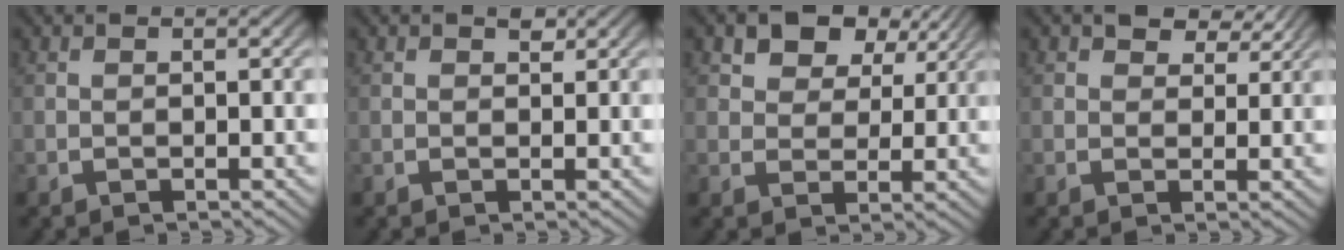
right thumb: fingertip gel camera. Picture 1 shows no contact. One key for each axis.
{"total": 1.1, "fx": 0.8, "fy": 0.6, "fz": 0.5, "tx": 0.000, "ty": 0.000, "tz": 0.014}
{"total": 5.6, "fx": 3.7, "fy": 3.1, "fz": 2.9, "tx": -0.051, "ty": 0.006, "tz": 0.063}
{"total": 3.3, "fx": 2.5, "fy": 1.5, "fz": 1.4, "tx": -0.017, "ty": 0.001, "tz": 0.041}